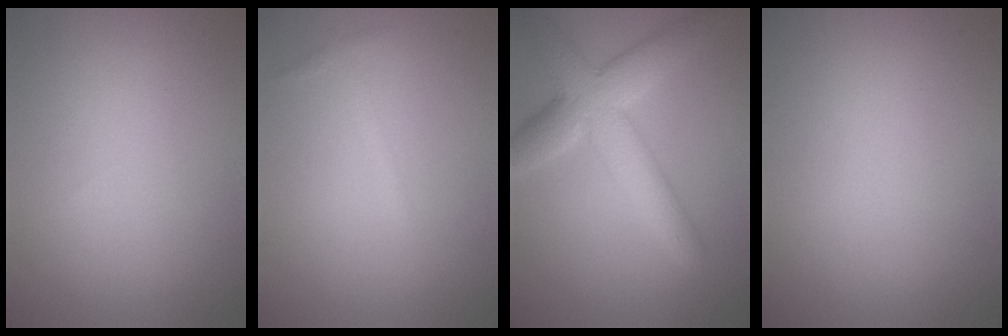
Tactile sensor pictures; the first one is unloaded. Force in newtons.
{"total": 0.9, "press": 0.9, "slide": 0.1}
{"total": 6.1, "press": 6.1, "slide": 0.4}
{"total": 0.0}